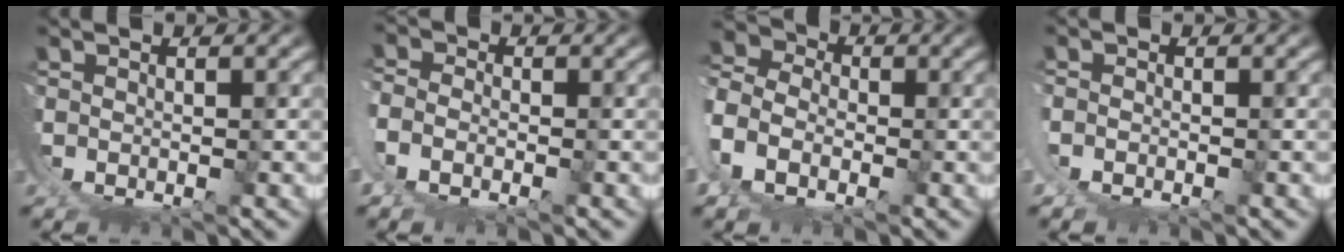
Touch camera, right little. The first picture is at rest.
{"total": 4.4, "force": [0.9, 3.6, 2.3], "torque": [-0.067, -0.009, 0.013]}
{"total": 9.7, "force": [3.6, 7.8, 4.7], "torque": [-0.121, 0.003, 0.040]}
{"total": 1.9, "force": [0.2, 1.6, 1.0], "torque": [-0.028, -0.004, 0.004]}